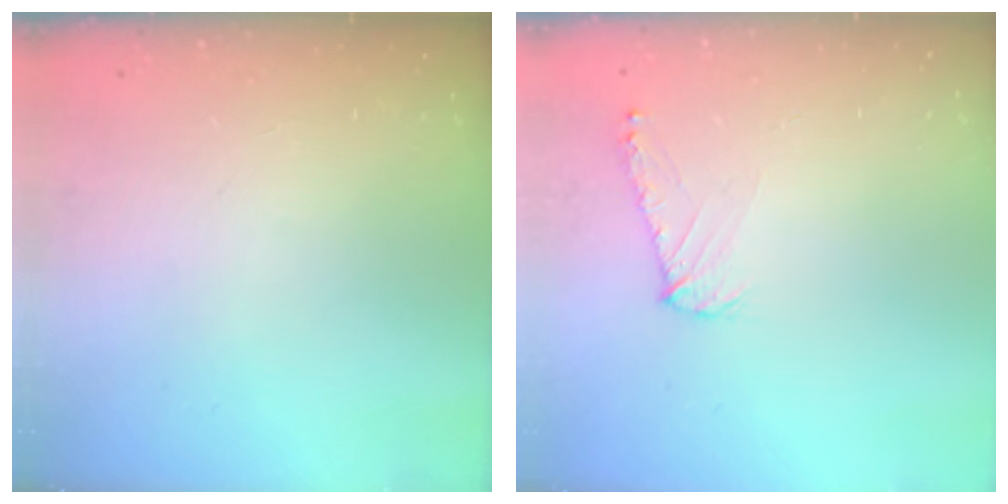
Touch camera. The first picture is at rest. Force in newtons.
{"total": 7.3, "press": 7.2, "slide": 0.7}